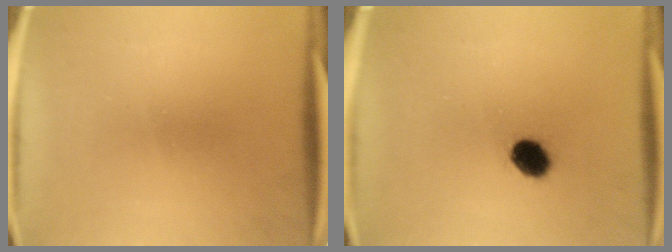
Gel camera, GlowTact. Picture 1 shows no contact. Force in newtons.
{"total": 5.9}